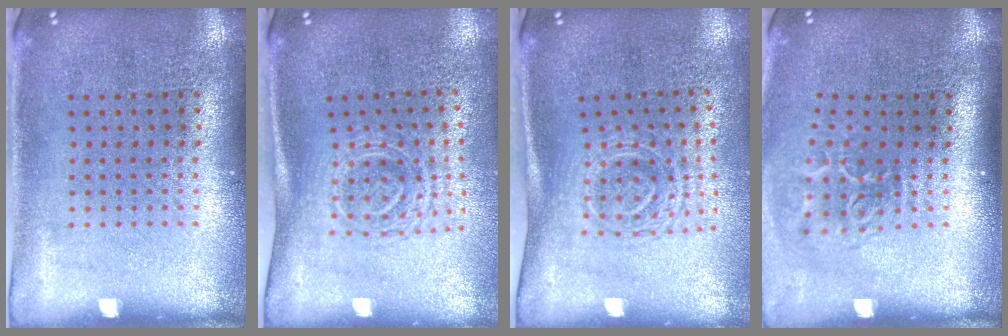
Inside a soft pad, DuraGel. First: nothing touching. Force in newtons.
{"total": 1.7, "press": 1.3, "slide": 1.1}
{"total": 1.7, "press": 1.3, "slide": 1.1}
{"total": 2.0, "press": 1.3, "slide": 1.5}